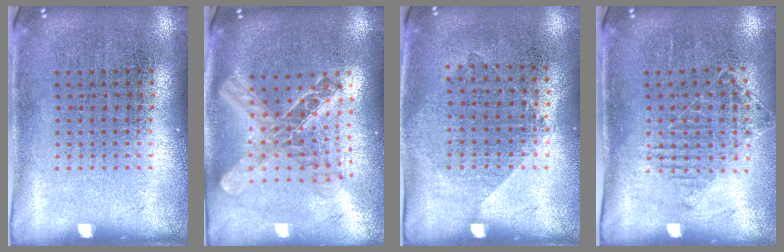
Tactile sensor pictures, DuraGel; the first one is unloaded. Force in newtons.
{"total": 2.2, "press": 1.8, "slide": 1.3}
{"total": 1.0, "press": 0.9, "slide": 0.5}
{"total": 1.1, "press": 1.0, "slide": 0.5}